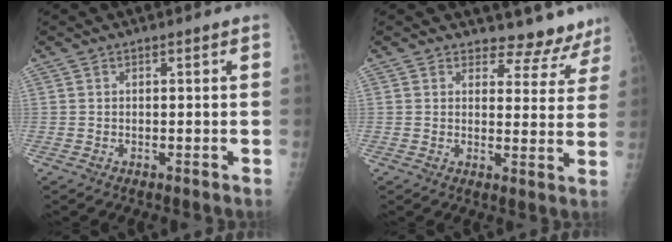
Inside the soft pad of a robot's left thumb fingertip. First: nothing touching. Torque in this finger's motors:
{"motor_torque": [-0.09, 0.01, -0.12, 0.22, -0.03]}